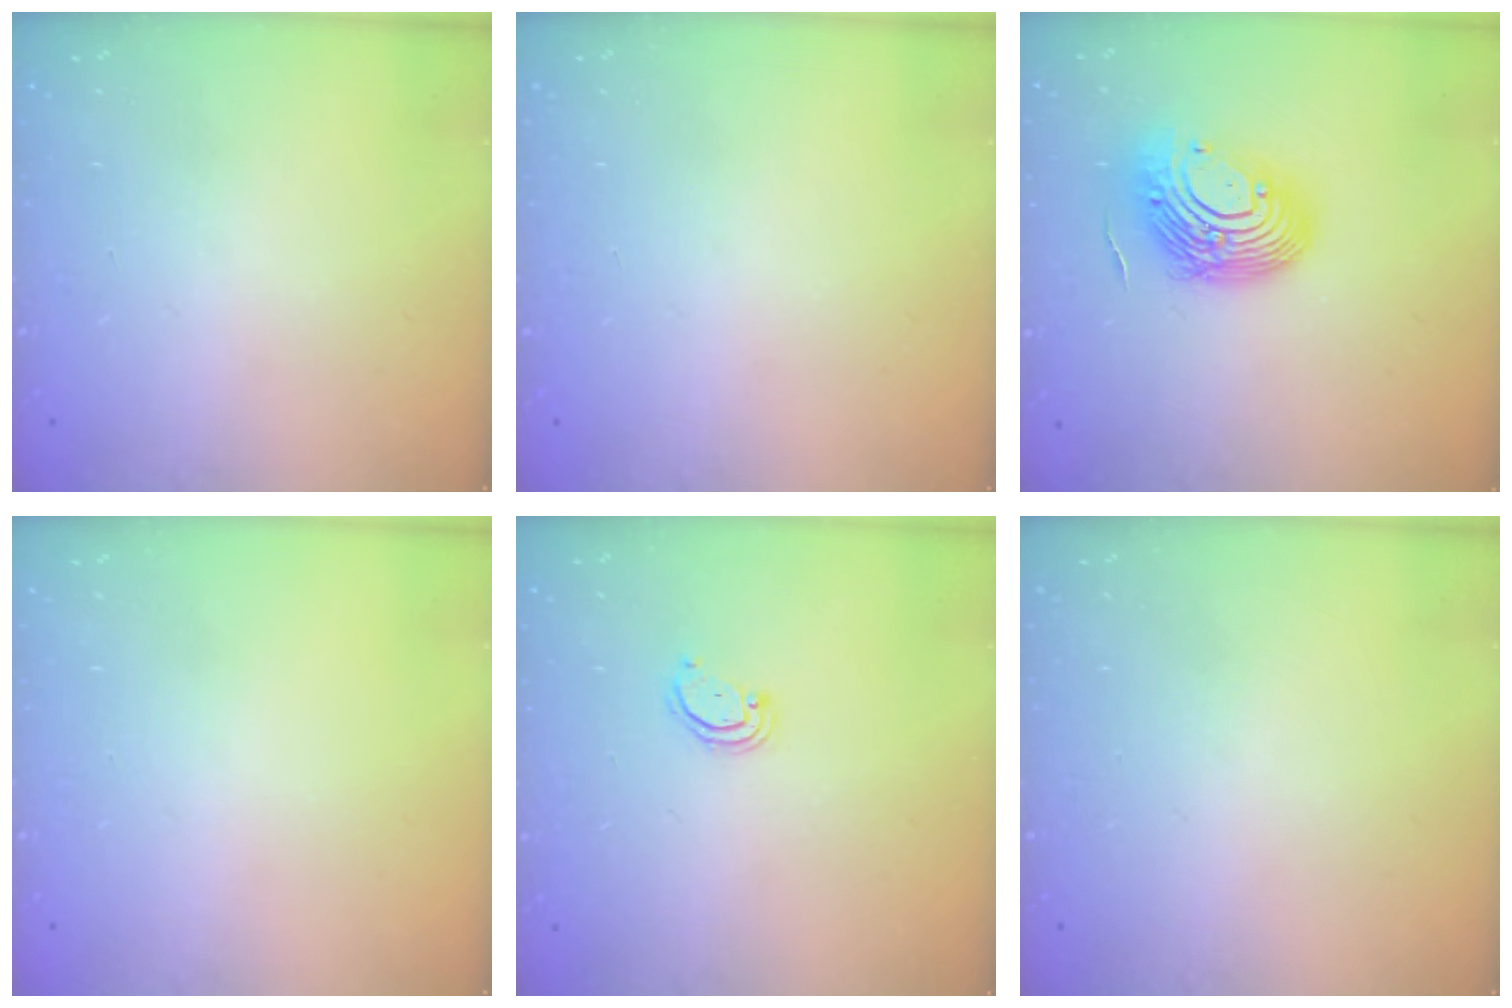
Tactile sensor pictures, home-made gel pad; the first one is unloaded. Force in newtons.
{"total": 0.0}
{"total": 12.7, "press": 12.3, "slide": 2.9}
{"total": 0.0}
{"total": 2.4, "press": 2.4, "slide": 0.2}
{"total": 0.0}